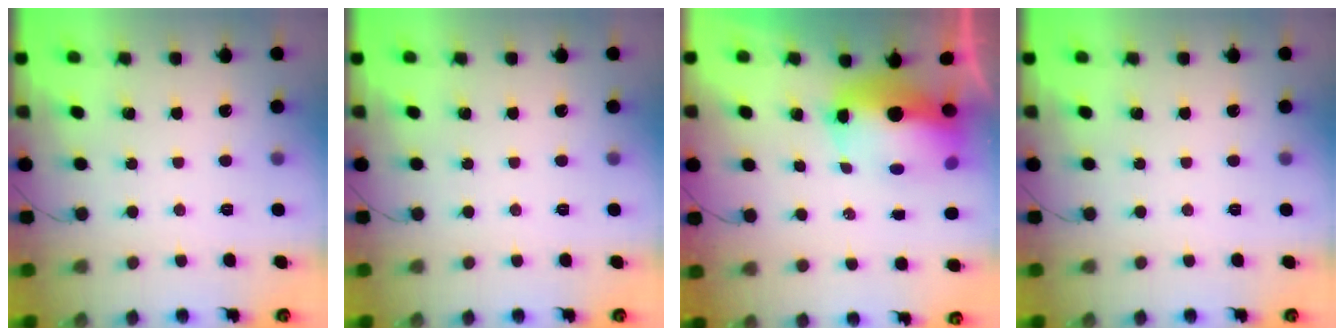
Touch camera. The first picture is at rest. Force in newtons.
{"total": 0.0}
{"total": 10.2, "press": 10.0, "slide": 2.2}
{"total": 0.0}